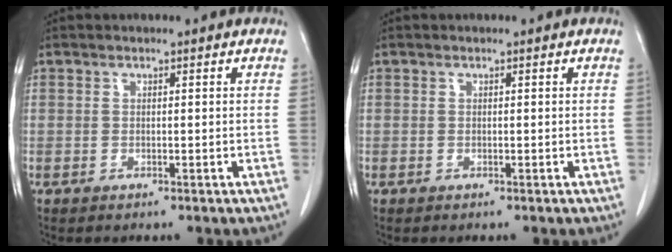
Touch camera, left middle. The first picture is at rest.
{"total": 0.0}